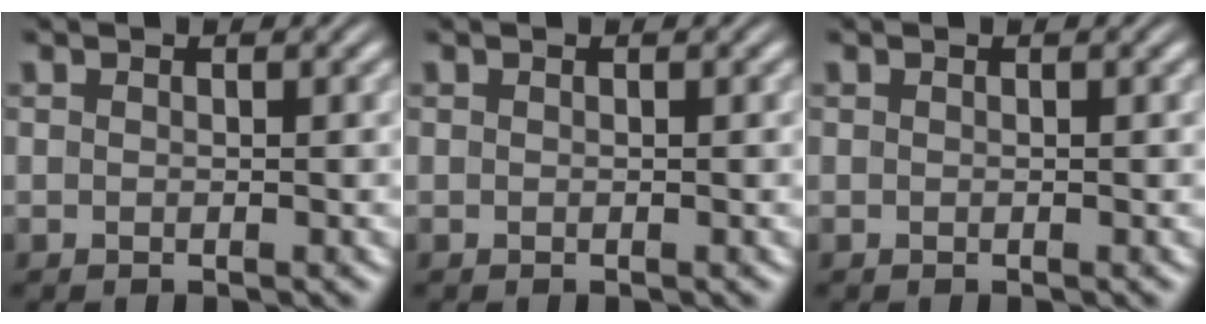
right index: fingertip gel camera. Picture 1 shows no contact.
{"total": 0.0}
{"total": 0.0}